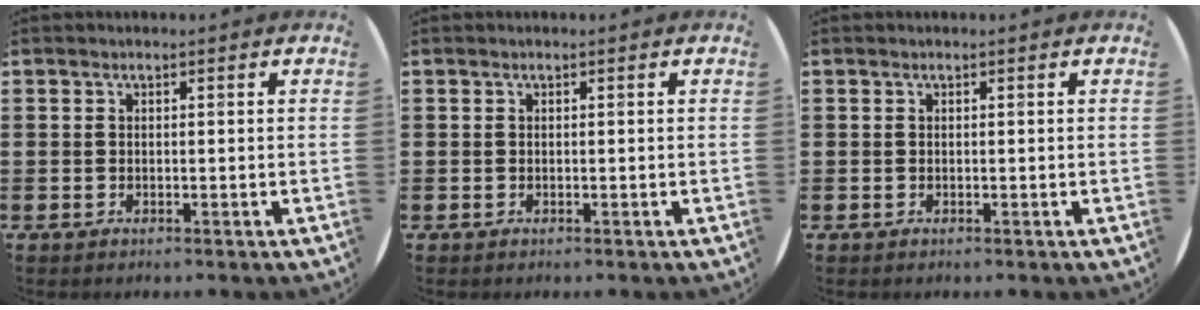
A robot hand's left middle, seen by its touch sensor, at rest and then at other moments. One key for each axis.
{"total": 0.0}
{"total": 0.0}